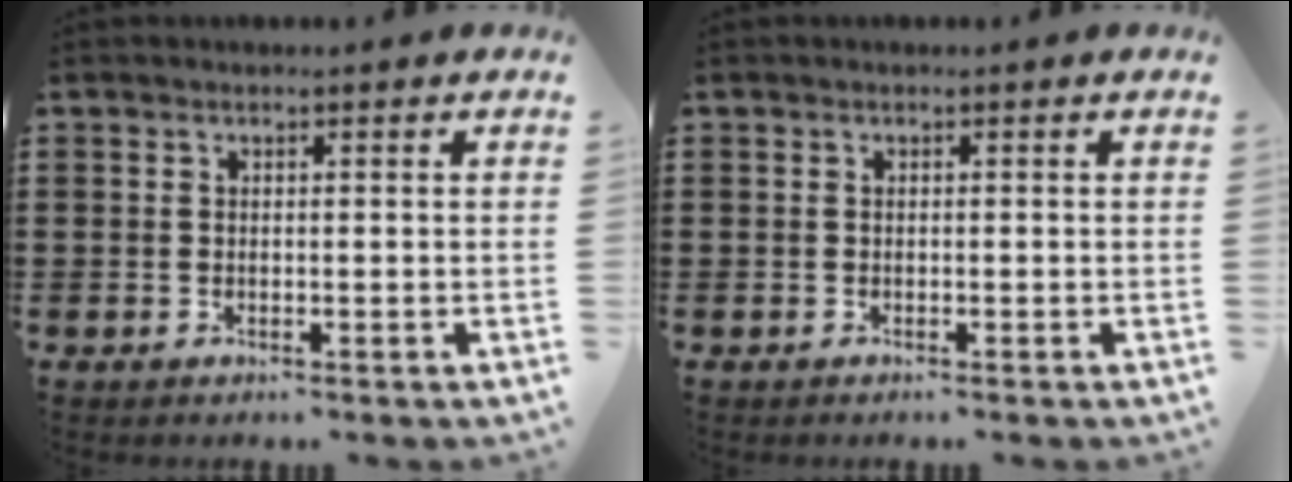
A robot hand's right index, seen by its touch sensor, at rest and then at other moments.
{"total": 0.0}